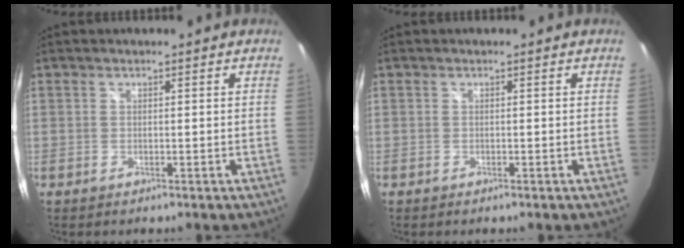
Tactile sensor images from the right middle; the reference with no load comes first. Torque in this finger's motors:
{"motor_torque": [-0.09, 0.06, -0.03, 0.00]}